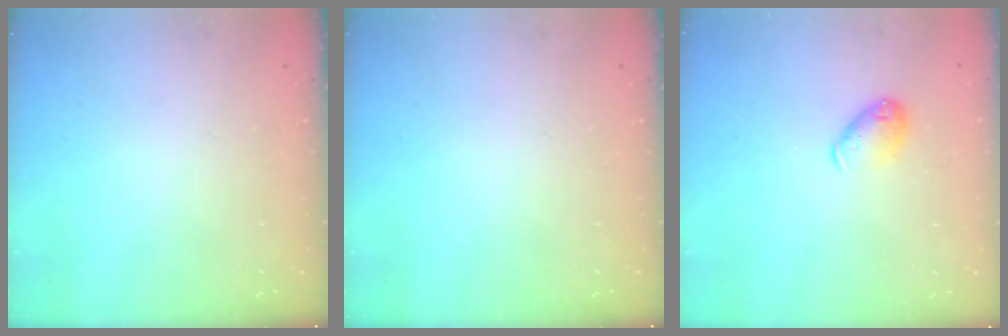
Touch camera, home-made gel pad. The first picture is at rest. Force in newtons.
{"total": 0.0}
{"total": 6.4, "press": 6.4, "slide": 0.4}